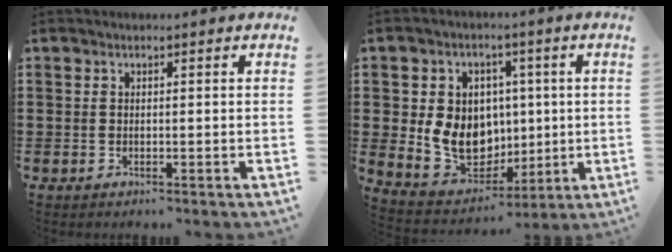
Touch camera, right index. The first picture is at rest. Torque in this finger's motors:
{"motor_torque": [2.14, 0.00, 0.51, 0.21]}